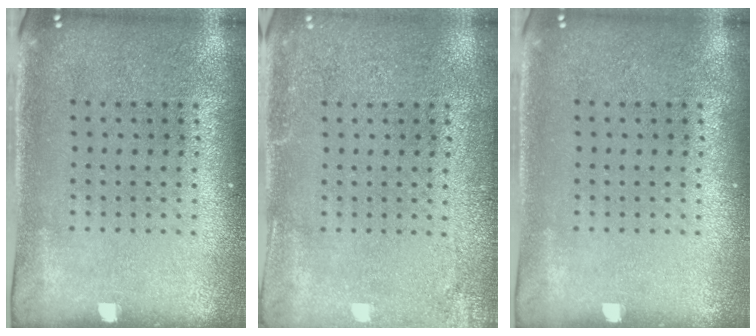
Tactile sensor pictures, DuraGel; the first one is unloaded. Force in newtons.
{"total": 2.1, "press": 2.1, "slide": 0.2}
{"total": 0.0}